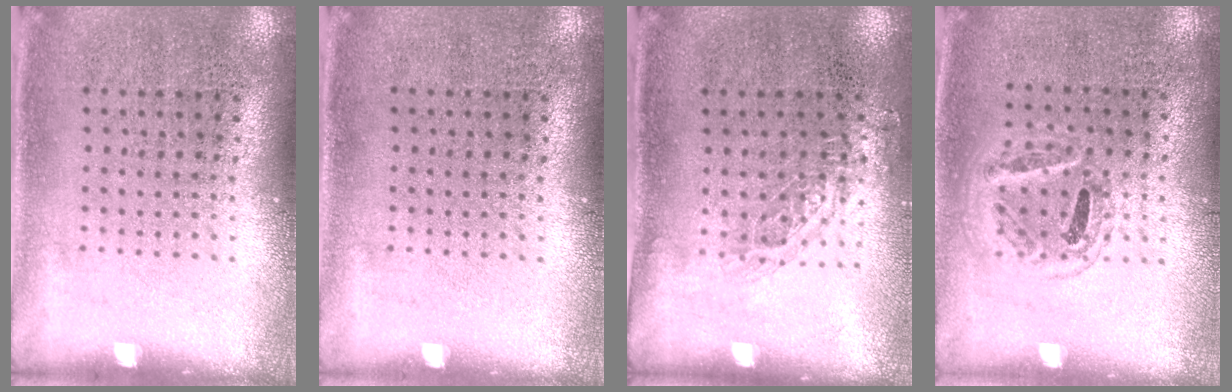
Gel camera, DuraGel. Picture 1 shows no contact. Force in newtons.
{"total": 0.0}
{"total": 0.7, "press": 0.7, "slide": 0.1}
{"total": 1.1, "press": 1.0, "slide": 0.4}